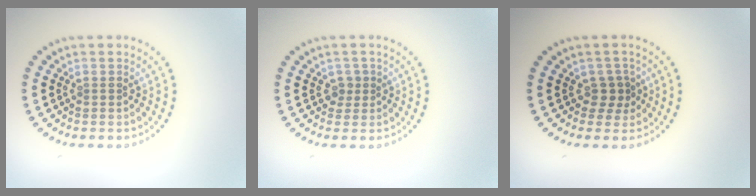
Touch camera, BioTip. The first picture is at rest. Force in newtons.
{"total": 1.2, "press": 1.0, "slide": 0.7}
{"total": 1.5, "press": 1.3, "slide": 0.9}